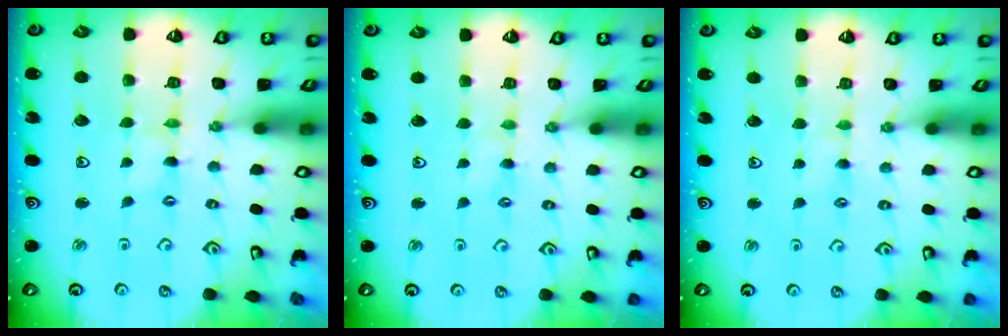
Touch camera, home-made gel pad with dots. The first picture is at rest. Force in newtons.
{"total": 1.2, "press": 1.2, "slide": 0.3}
{"total": 2.1, "press": 2.1, "slide": 0.3}